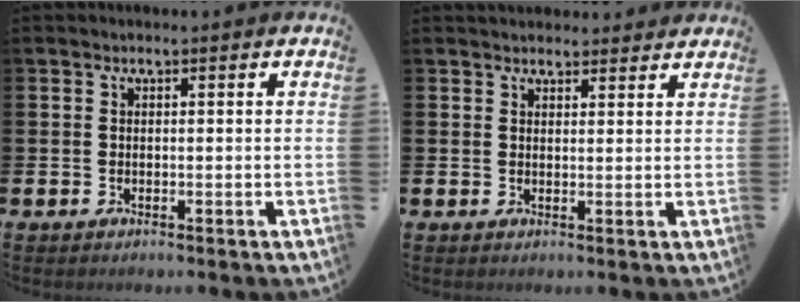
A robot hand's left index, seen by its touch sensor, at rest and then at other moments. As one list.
[{"total": 2.5, "force": [2.4, 0.8, 0.0], "torque": [0.012, -0.011, 0.041]}]